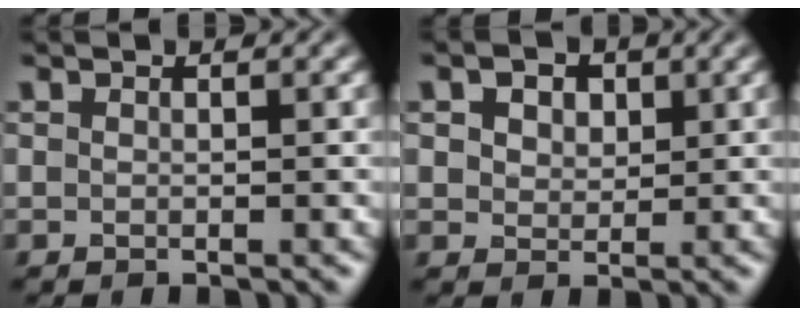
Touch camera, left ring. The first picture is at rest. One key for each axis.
{"total": 4.3, "fx": 2.2, "fy": 2.9, "fz": 2.3, "tx": -0.051, "ty": 0.013, "tz": 0.023}